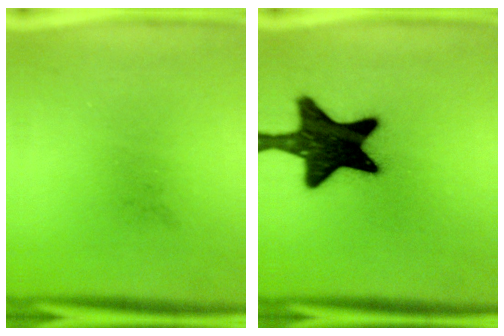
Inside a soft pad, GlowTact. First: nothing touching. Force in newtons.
{"total": 18.9}